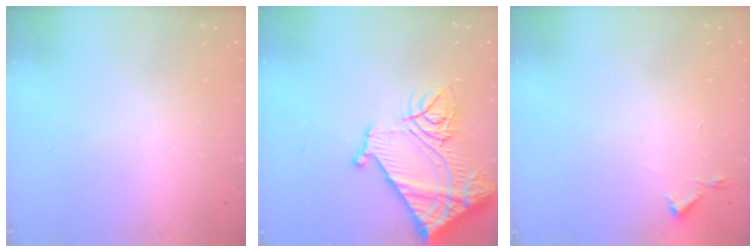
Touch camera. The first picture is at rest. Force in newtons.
{"total": 18.3, "press": 18.1, "slide": 2.2}
{"total": 2.7, "press": 2.6, "slide": 0.4}